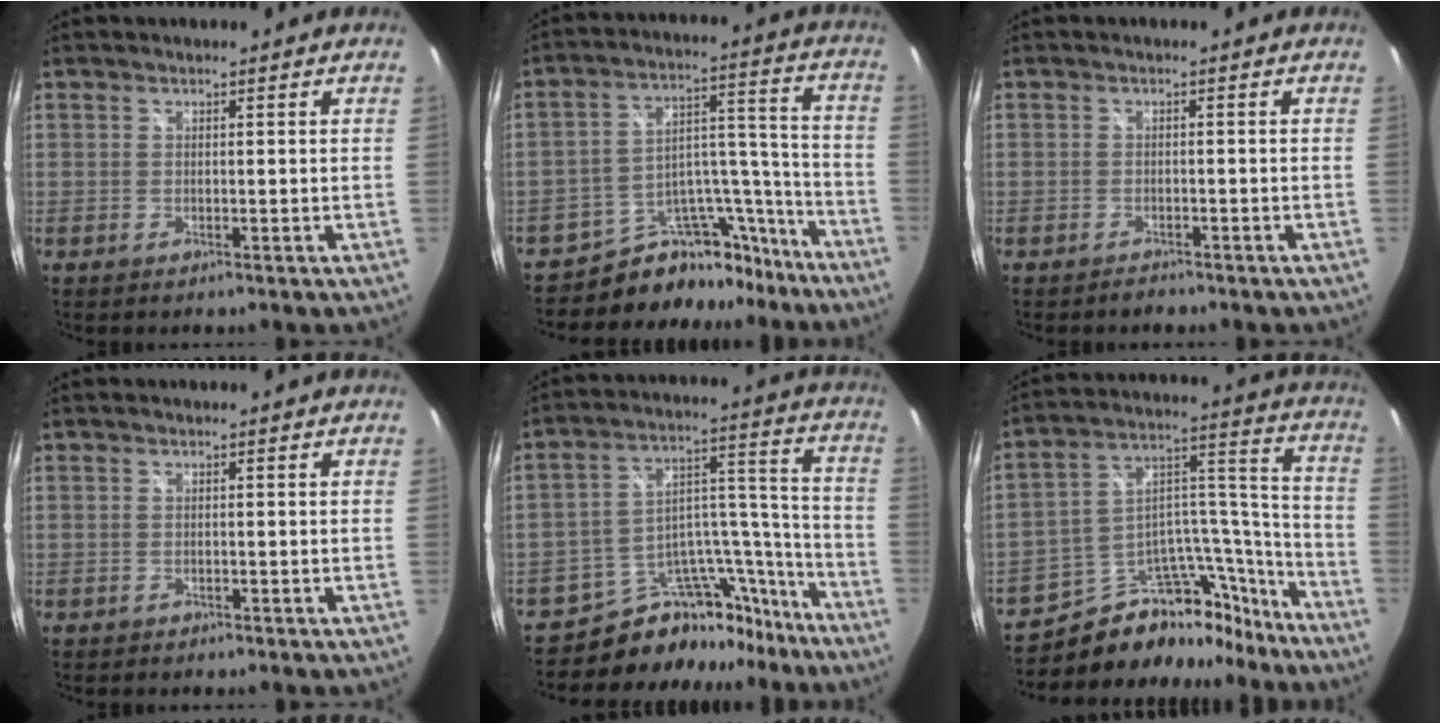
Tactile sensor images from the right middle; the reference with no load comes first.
{"total": 14.7, "force": [-12.8, 6.8, 2.5], "torque": [-0.032, 0.077, -0.189]}
{"total": 1.5, "force": [-1.4, 0.7, 0.0], "torque": [-0.003, 0.005, -0.020]}
{"total": 0.8, "force": [-0.7, 0.4, 0.2], "torque": [-0.007, 0.001, -0.008]}
{"total": 16.3, "force": [-14.2, 7.4, 2.7], "torque": [-0.035, 0.084, -0.210]}
{"total": 23.2, "force": [-18.5, 10.9, 8.9], "torque": [-0.137, 0.083, -0.267]}